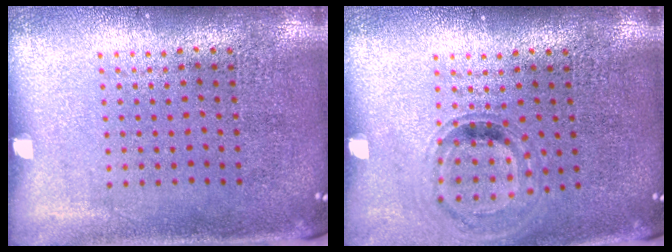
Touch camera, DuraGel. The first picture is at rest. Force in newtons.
{"total": 0.8, "press": 0.7, "slide": 0.2}